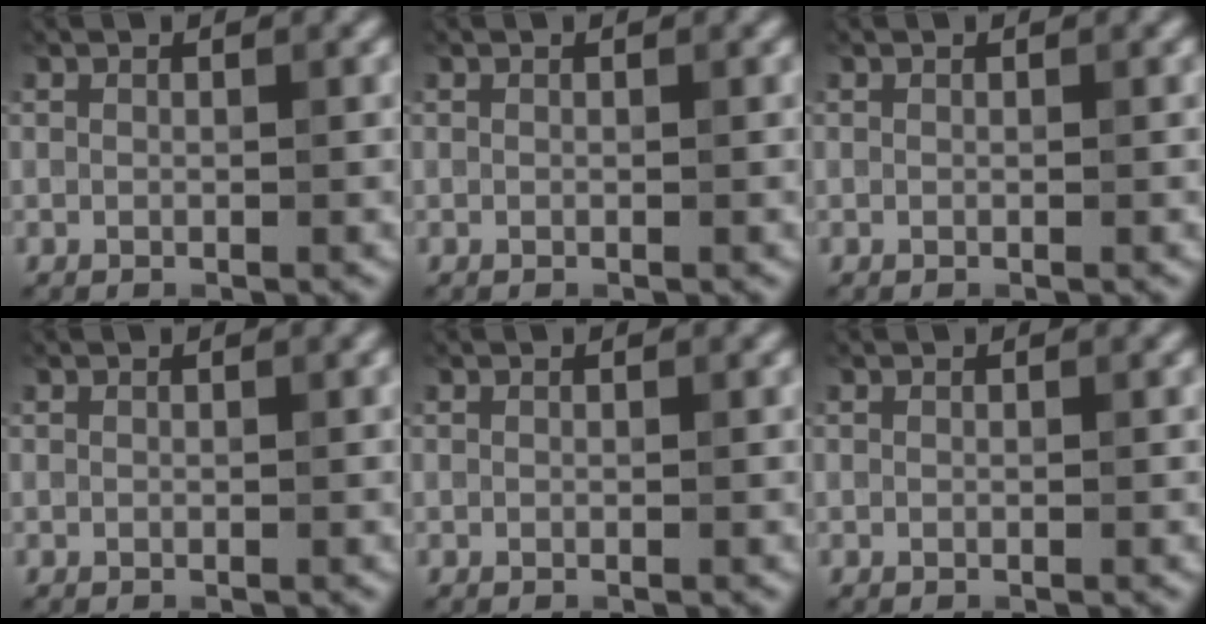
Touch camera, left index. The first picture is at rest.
{"total": 0.0}
{"total": 0.0}
{"total": 0.0}
{"total": 0.0}
{"total": 0.0}